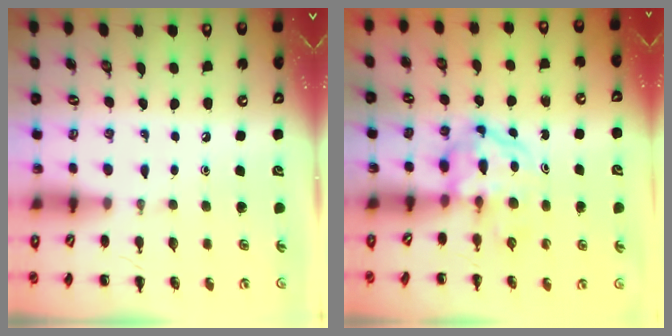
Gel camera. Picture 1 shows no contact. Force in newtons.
{"total": 3.8, "press": 3.8, "slide": 0.4}